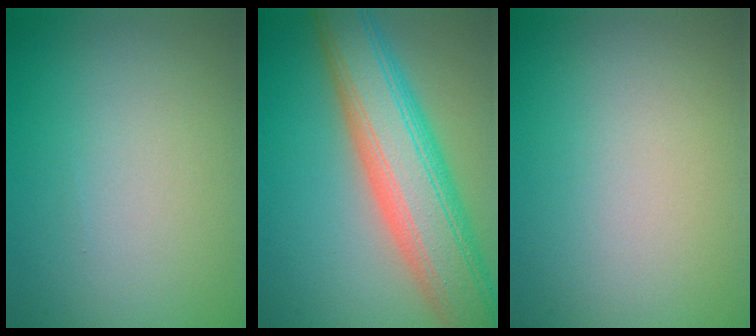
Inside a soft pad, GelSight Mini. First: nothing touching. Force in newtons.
{"total": 10.8, "press": 10.7, "slide": 0.8}
{"total": 0.0}